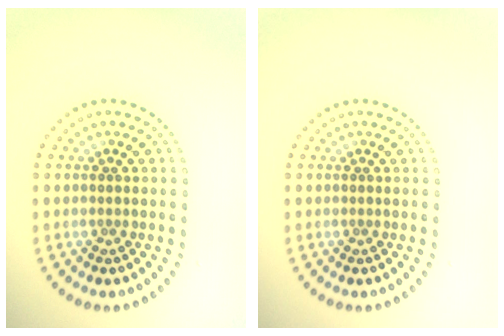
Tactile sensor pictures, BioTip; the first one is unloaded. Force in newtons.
{"total": 0.0}